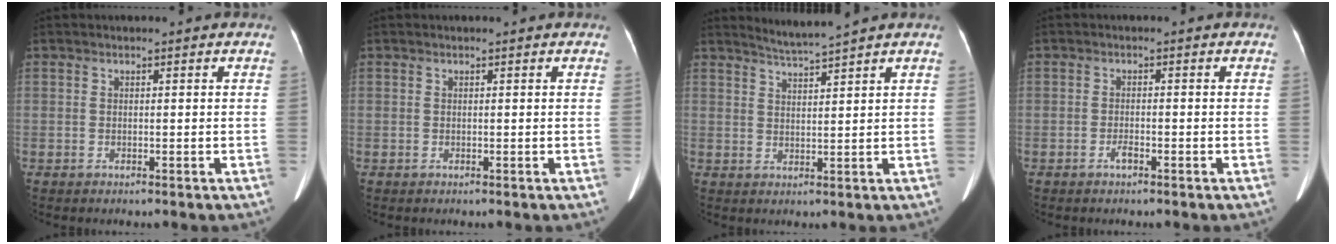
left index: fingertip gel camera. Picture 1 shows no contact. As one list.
[{"total": 0.0}, {"total": 3.4, "force": [3.0, -1.5, 0.4], "torque": [-0.013, -0.008, 0.062]}, {"total": 1.2, "force": [-0.9, 0.2, 0.8], "torque": [-0.019, -0.001, -0.014]}]